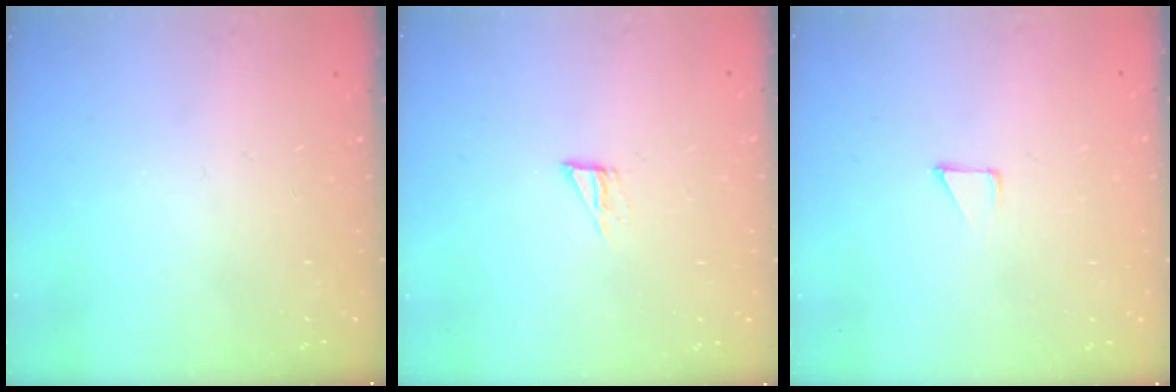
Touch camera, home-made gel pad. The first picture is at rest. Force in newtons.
{"total": 4.3, "press": 4.3, "slide": 0.3}
{"total": 3.4, "press": 3.4, "slide": 0.3}